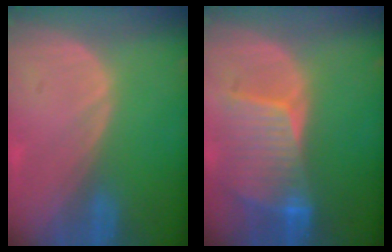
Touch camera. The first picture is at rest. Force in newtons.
{"total": 8.4, "press": 7.6, "slide": 3.5}